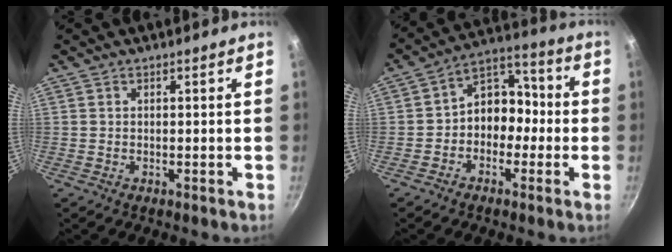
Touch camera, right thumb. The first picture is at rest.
{"total": 9.8, "force": [-1.9, 7.7, 5.7], "torque": [-0.028, 0.054, -0.047]}